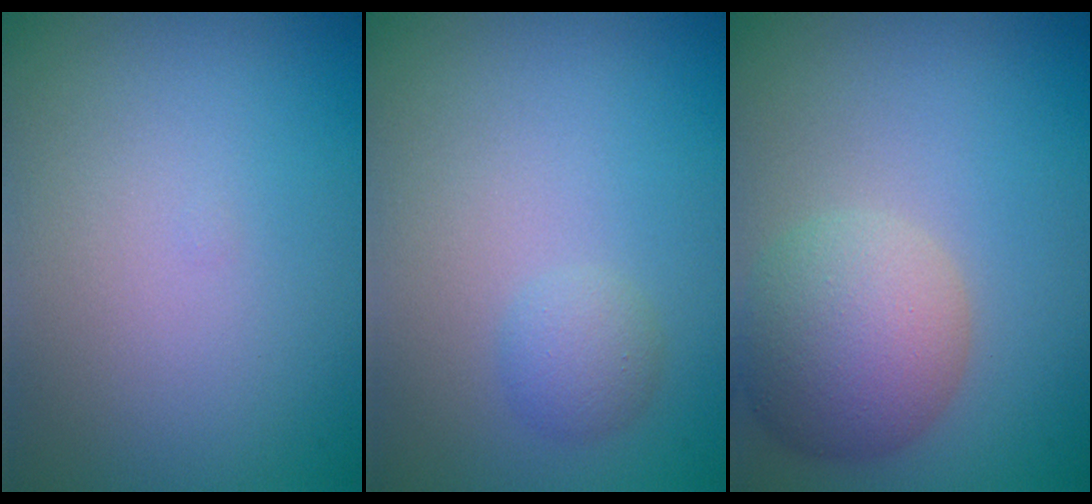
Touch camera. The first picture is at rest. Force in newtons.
{"total": 1.4, "press": 1.4, "slide": 0.0}
{"total": 5.9, "press": 5.8, "slide": 0.5}